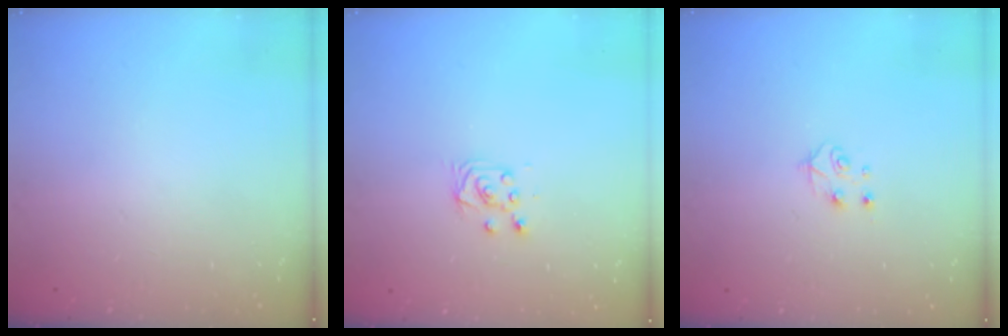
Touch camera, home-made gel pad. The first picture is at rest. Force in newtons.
{"total": 5.2, "press": 5.2, "slide": 0.5}
{"total": 5.0, "press": 4.9, "slide": 0.5}